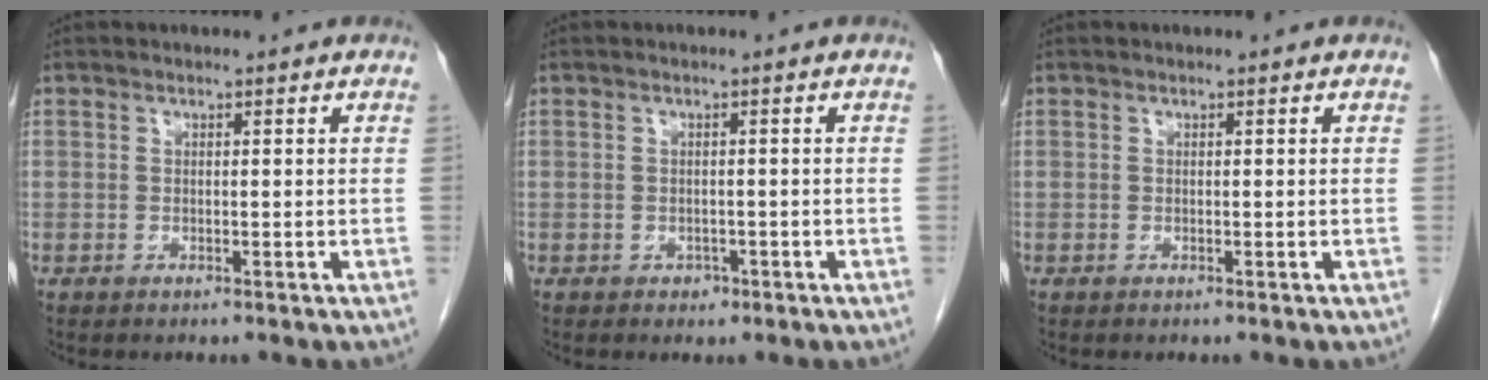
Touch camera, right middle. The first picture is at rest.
{"total": 1.1, "force": [-0.6, 0.9, 0.4], "torque": [-0.006, 0.003, -0.006]}
{"total": 0.0}